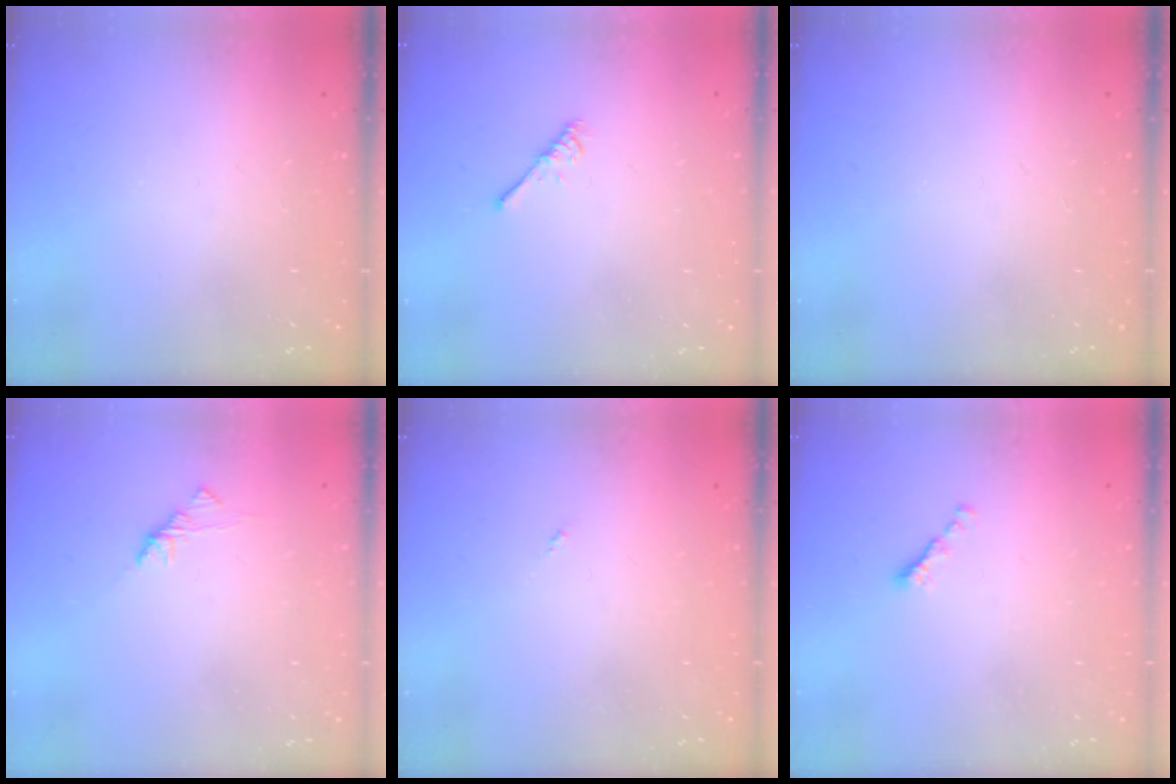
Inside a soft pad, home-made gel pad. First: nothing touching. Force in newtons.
{"total": 2.7, "press": 2.7, "slide": 0.5}
{"total": 0.0}
{"total": 1.9, "press": 1.7, "slide": 0.6}
{"total": 0.0}
{"total": 0.0}